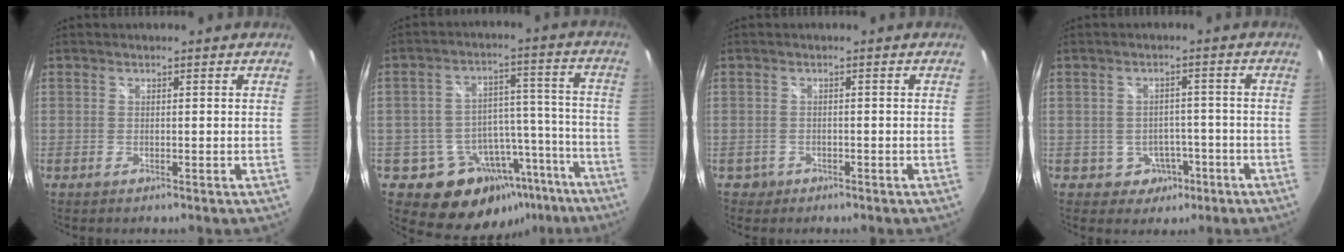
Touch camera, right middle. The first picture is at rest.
{"total": 17.4, "force": [-11.6, 11.2, 6.5], "torque": [-0.111, 0.058, -0.133]}
{"total": 2.0, "force": [-1.0, 1.7, 0.3], "torque": [-0.012, -0.002, -0.013]}
{"total": 4.8, "force": [-2.2, 4.1, 1.1], "torque": [-0.032, 0.017, -0.015]}